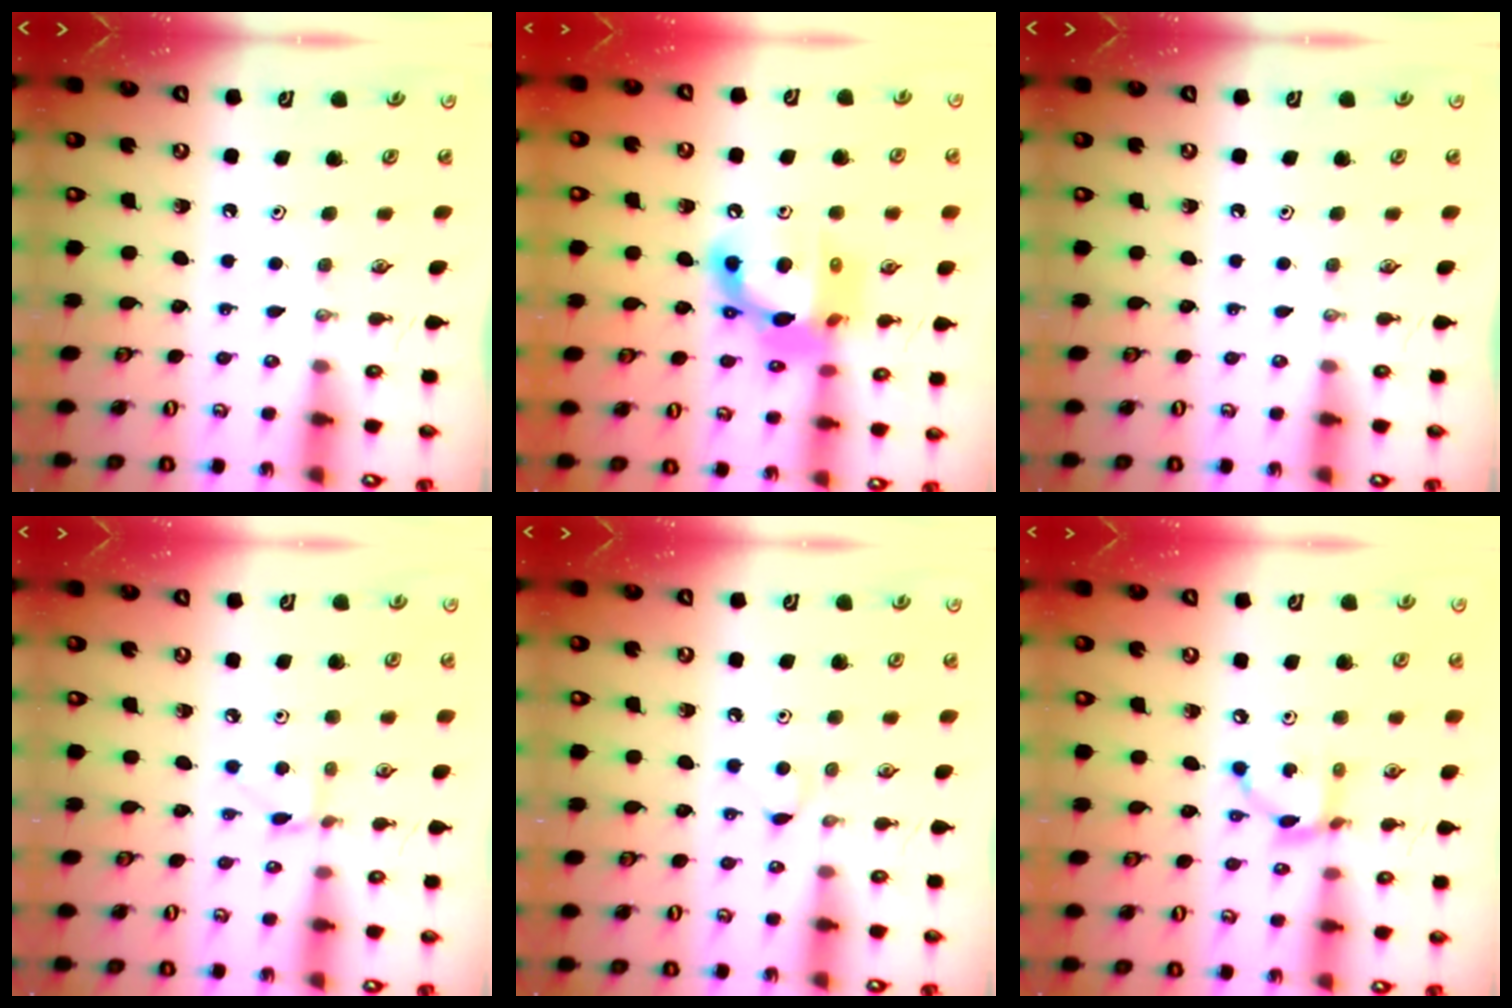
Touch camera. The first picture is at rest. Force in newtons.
{"total": 14.9, "press": 14.8, "slide": 1.5}
{"total": 0.0}
{"total": 3.3, "press": 3.3, "slide": 0.4}
{"total": 4.1, "press": 4.1, "slide": 0.5}
{"total": 8.0, "press": 8.0, "slide": 0.3}